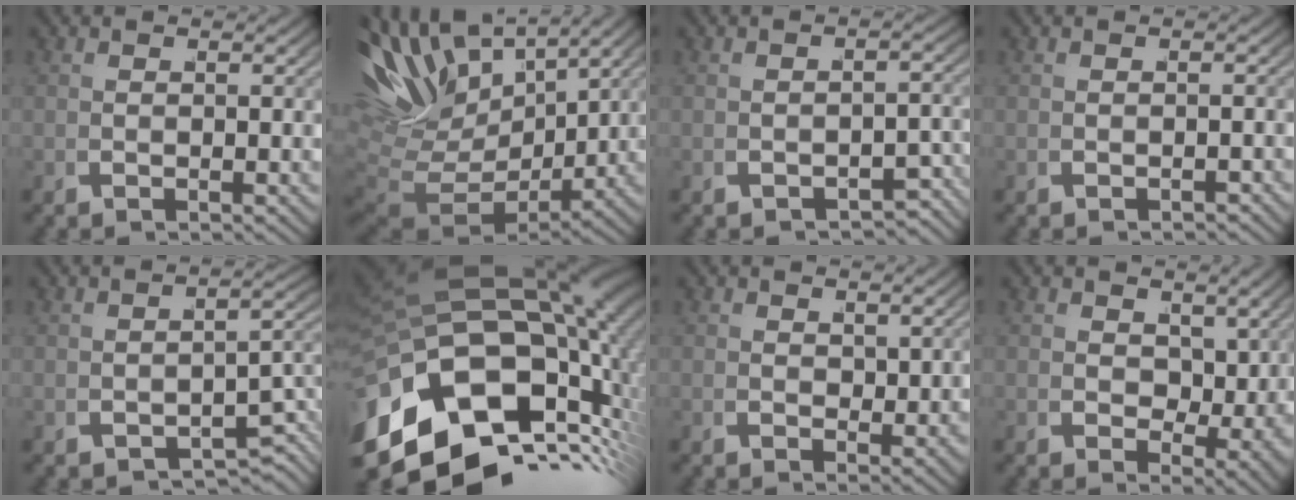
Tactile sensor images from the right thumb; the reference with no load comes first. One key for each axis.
{"total": 11.8, "fx": 2.1, "fy": 7.2, "fz": 9.1, "tx": -0.216, "ty": -0.041, "tz": 0.056}
{"total": 2.7, "fx": -2.3, "fy": 1.0, "fz": 1.0, "tx": -0.010, "ty": -0.005, "tz": -0.033}
{"total": 0.7, "fx": -0.6, "fy": -0.1, "fz": -0.1, "tx": 0.000, "ty": -0.001, "tz": -0.011}
{"total": 3.8, "fx": -2.5, "fy": 1.6, "fz": 2.4, "tx": -0.027, "ty": -0.008, "tz": -0.027}
{"total": 28.7, "fx": -1.9, "fy": 19.8, "fz": 20.7, "tx": -0.368, "ty": -0.025, "tz": -0.024}
{"total": 0.9, "fx": 0.6, "fy": 0.4, "fz": 0.6, "tx": -0.001, "ty": 0.000, "tz": 0.017}
{"total": 4.0, "fx": 1.5, "fy": 2.7, "fz": 2.5, "tx": -0.042, "ty": -0.022, "tz": 0.035}